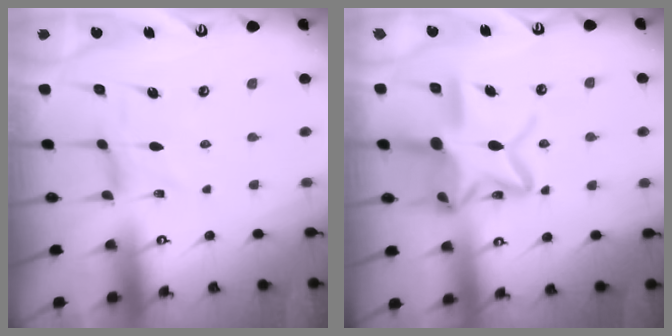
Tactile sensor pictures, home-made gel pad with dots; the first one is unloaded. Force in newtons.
{"total": 19.9, "press": 19.8, "slide": 1.5}